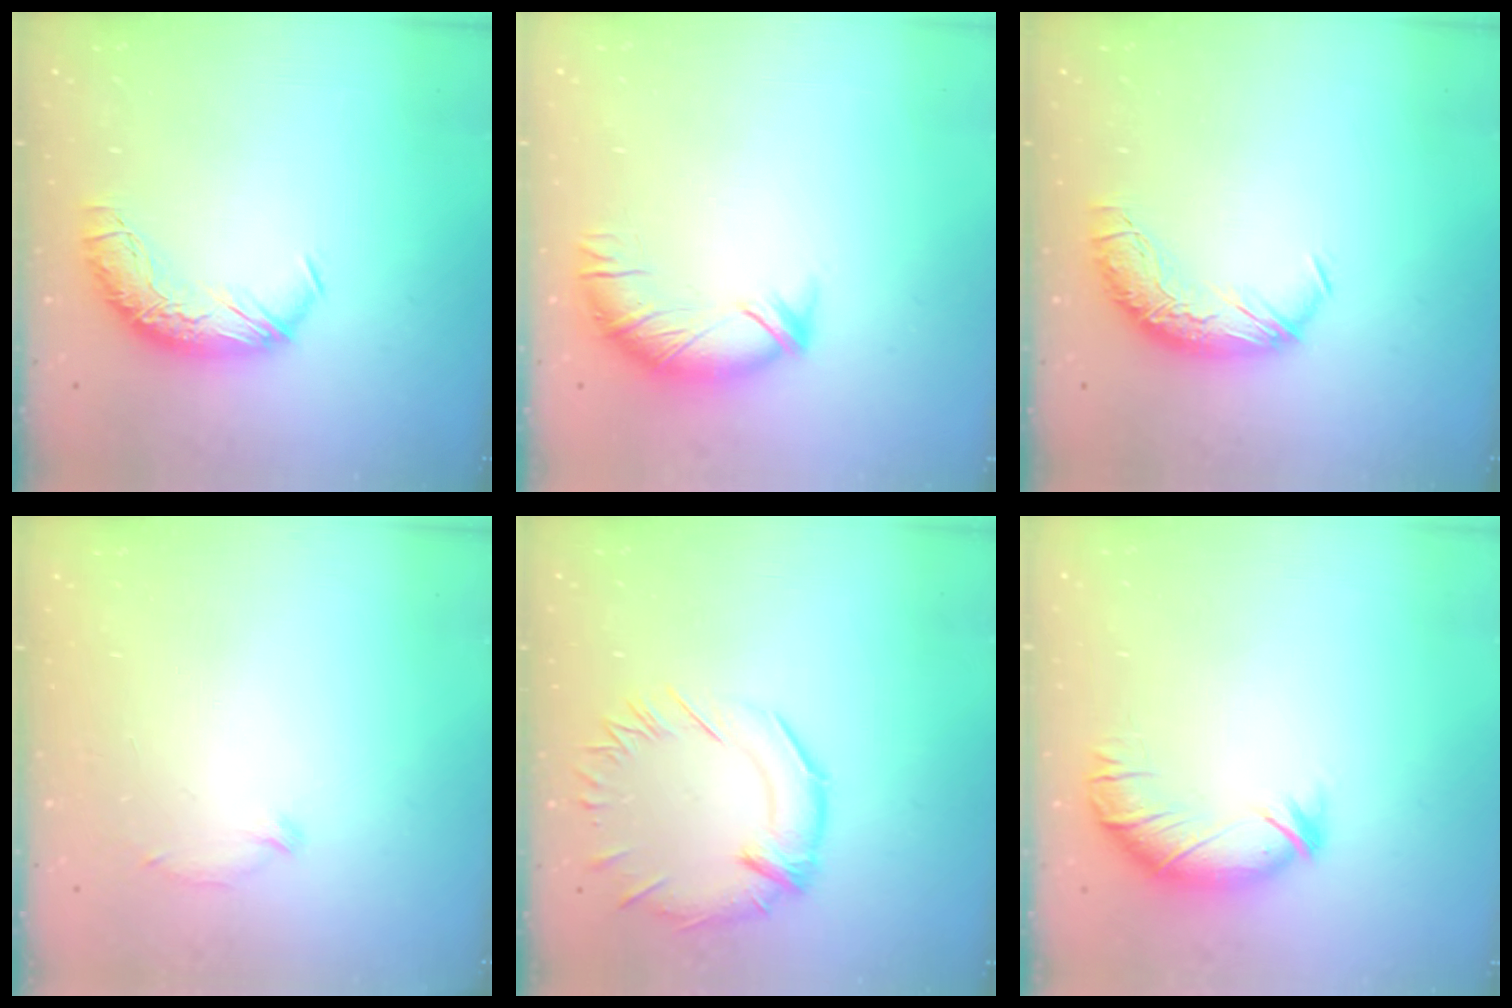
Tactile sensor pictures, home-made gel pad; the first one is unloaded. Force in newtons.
{"total": 3.5, "press": 3.2, "slide": 1.3}
{"total": 0.0}
{"total": 6.0, "press": 5.9, "slide": 1.1}
{"total": 2.1, "press": 1.6, "slide": 1.4}
{"total": 2.7, "press": 2.5, "slide": 0.9}